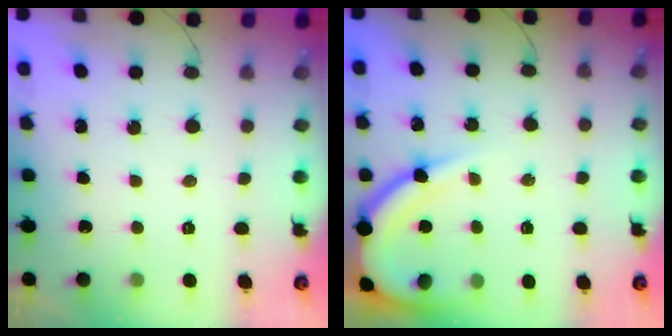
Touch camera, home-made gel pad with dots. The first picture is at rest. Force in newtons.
{"total": 10.9, "press": 10.9, "slide": 1.3}